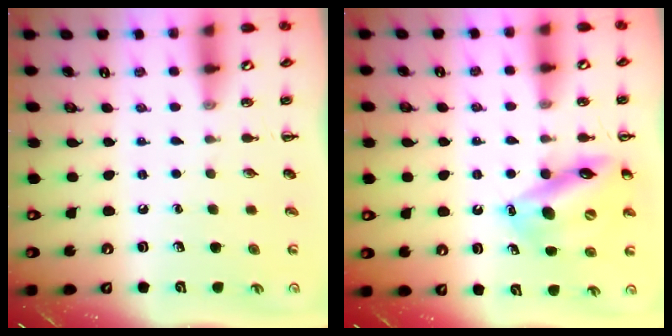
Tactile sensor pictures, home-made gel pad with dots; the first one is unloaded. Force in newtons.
{"total": 13.9, "press": 13.5, "slide": 3.2}